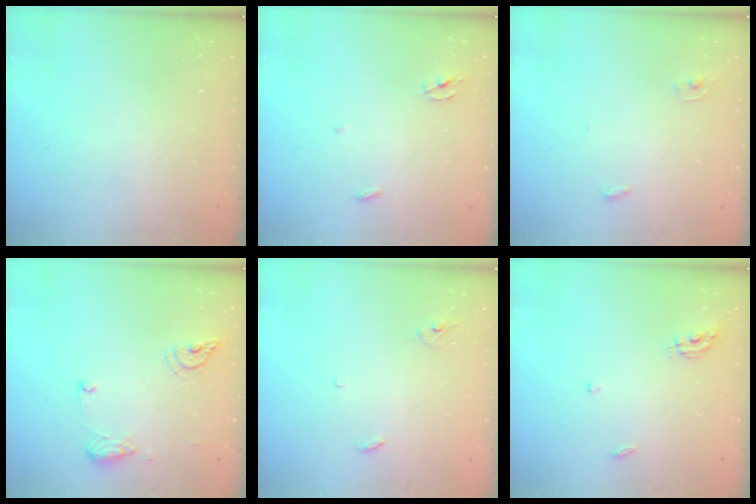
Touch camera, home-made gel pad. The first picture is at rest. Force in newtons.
{"total": 2.3, "press": 2.3, "slide": 0.2}
{"total": 2.8, "press": 2.8, "slide": 0.1}
{"total": 9.6, "press": 9.5, "slide": 1.4}
{"total": 2.9, "press": 2.9, "slide": 0.2}
{"total": 5.2, "press": 5.2, "slide": 0.4}